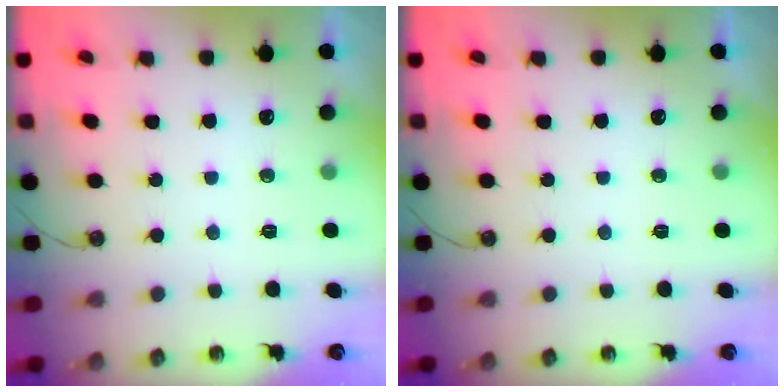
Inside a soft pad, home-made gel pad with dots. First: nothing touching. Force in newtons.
{"total": 0.0}